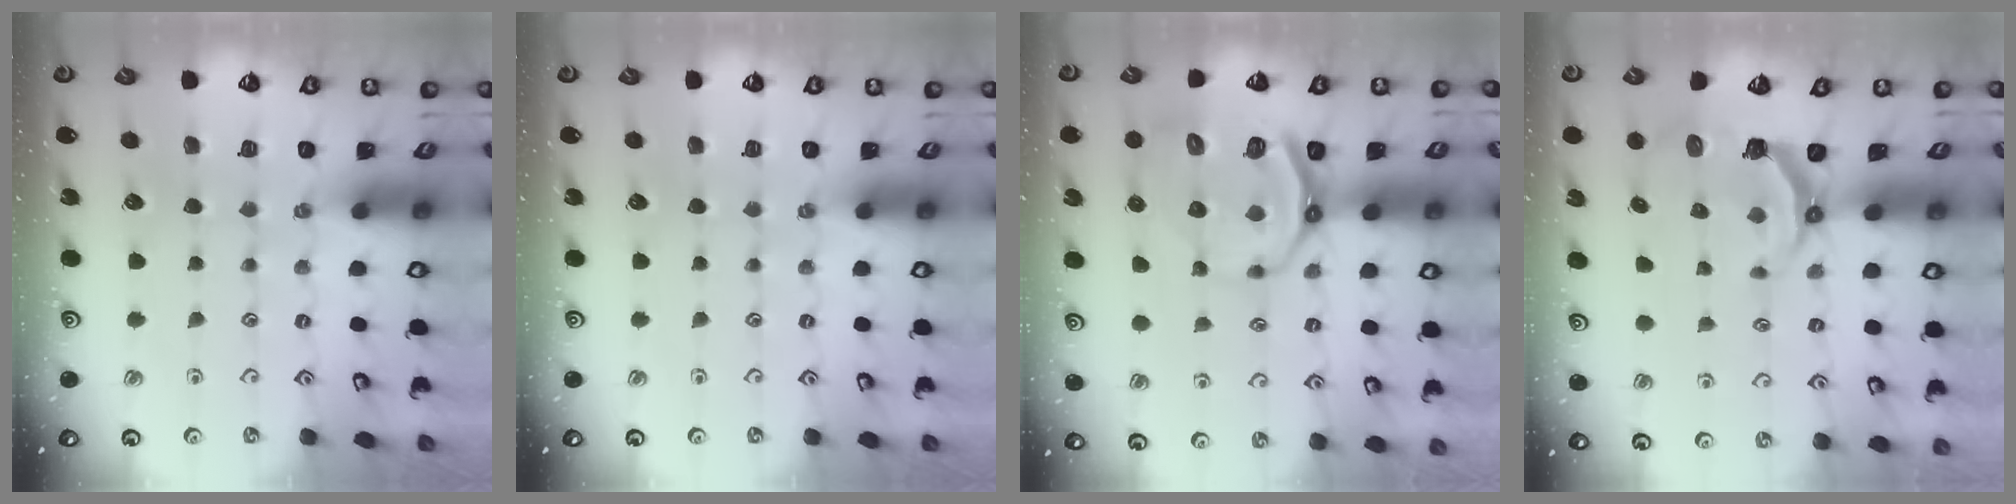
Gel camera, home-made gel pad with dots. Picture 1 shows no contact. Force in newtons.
{"total": 0.0}
{"total": 11.2, "press": 10.7, "slide": 3.4}
{"total": 4.9, "press": 3.2, "slide": 3.7}